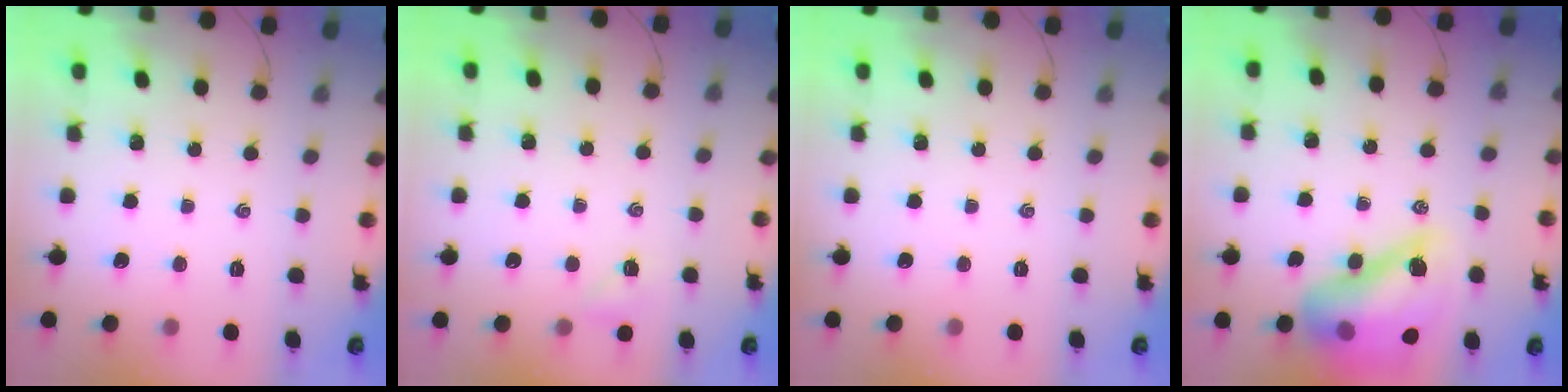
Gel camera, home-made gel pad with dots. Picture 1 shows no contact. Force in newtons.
{"total": 3.2, "press": 3.0, "slide": 1.0}
{"total": 0.0}
{"total": 17.9, "press": 17.2, "slide": 5.0}